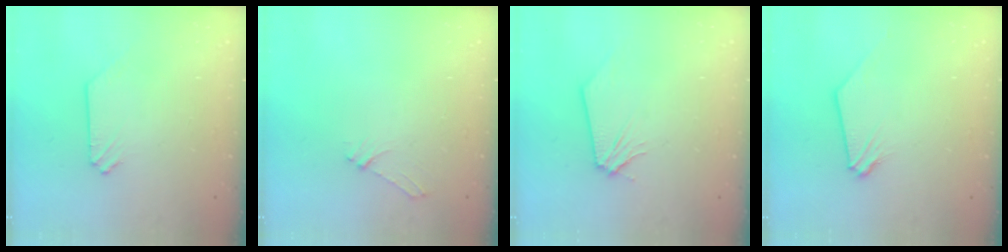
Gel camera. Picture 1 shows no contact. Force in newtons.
{"total": 4.2, "press": 4.2, "slide": 0.4}
{"total": 0.0}
{"total": 0.0}